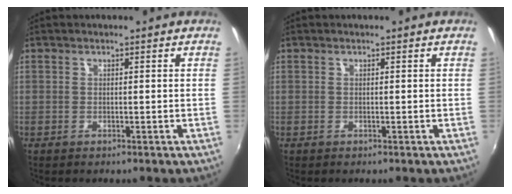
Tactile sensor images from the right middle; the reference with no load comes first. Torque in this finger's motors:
{"motor_torque": [0.00, 0.00, 0.00, 0.00]}